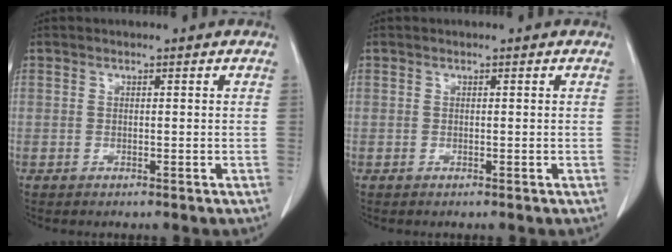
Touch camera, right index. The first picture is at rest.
{"total": 0.0}